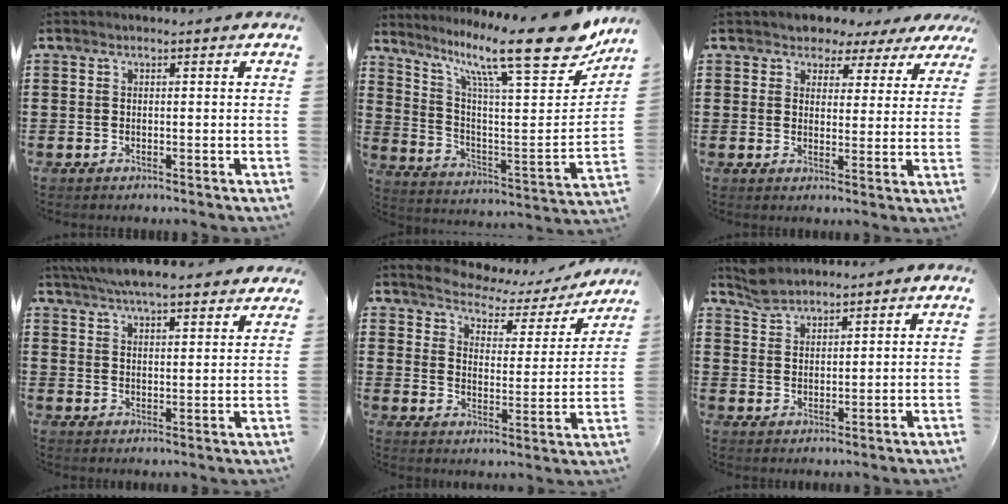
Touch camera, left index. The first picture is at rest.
{"total": 15.9, "force": [11.8, 1.9, 10.6], "torque": [-0.201, -0.082, 0.186]}
{"total": 3.3, "force": [2.8, 1.9, 0.1], "torque": [-0.024, -0.005, 0.046]}
{"total": 6.0, "force": [5.6, 0.5, 1.9], "torque": [-0.056, -0.017, 0.103]}
{"total": 3.1, "force": [3.0, 0.7, 0.3], "torque": [-0.030, -0.029, 0.042]}
{"total": 3.1, "force": [3.0, 0.8, 0.3], "torque": [-0.016, -0.001, 0.058]}